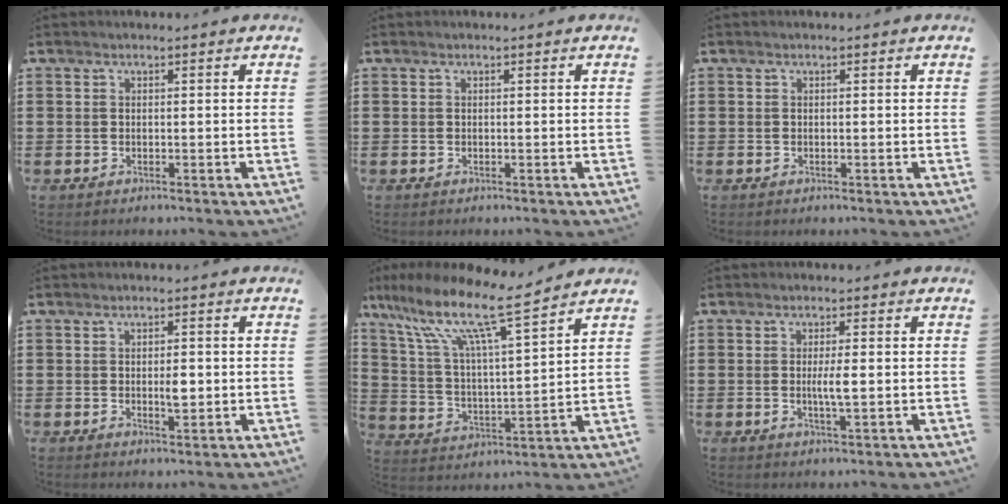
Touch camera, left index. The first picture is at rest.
{"total": 0.0}
{"total": 0.0}
{"total": 2.7, "force": [-0.1, 1.1, 2.5], "torque": [-0.039, -0.003, -0.003]}
{"total": 12.3, "force": [9.2, 1.4, 8.0], "torque": [-0.186, -0.052, 0.153]}
{"total": 3.0, "force": [-0.1, 0.3, 3.0], "torque": [-0.055, -0.006, -0.003]}